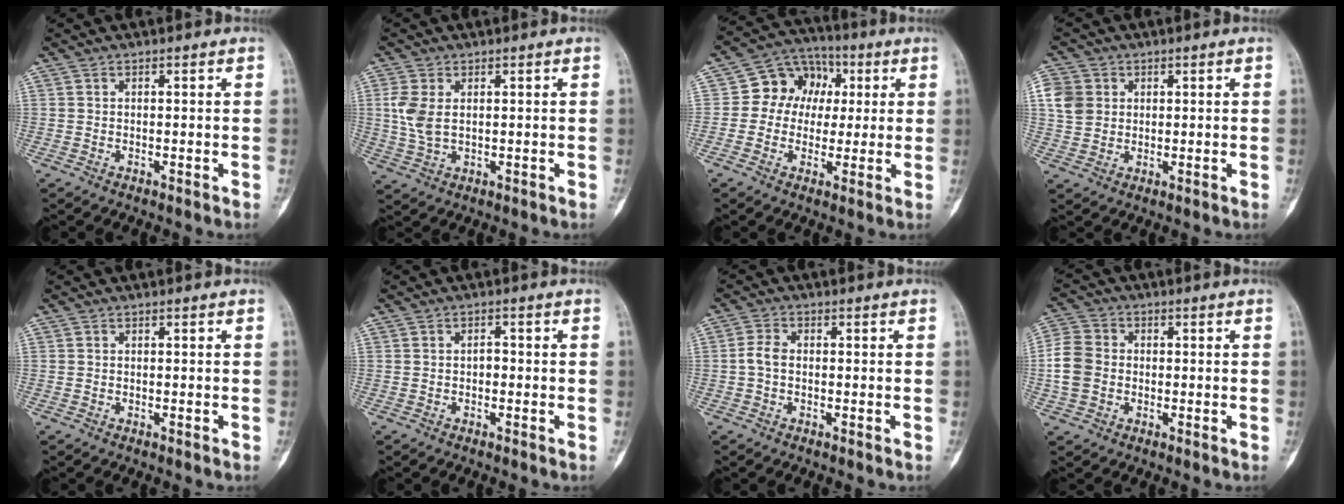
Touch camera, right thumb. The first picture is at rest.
{"total": 5.5, "force": [1.0, 3.3, 4.4], "torque": [-0.102, 0.000, 0.023]}
{"total": 10.8, "force": [1.4, 9.2, 5.6], "torque": [-0.046, 0.019, 0.010]}
{"total": 6.3, "force": [1.6, 5.5, 2.7], "torque": [-0.037, 0.002, 0.029]}
{"total": 0.0}
{"total": 1.3, "force": [-0.3, 0.9, 0.9], "torque": [-0.005, 0.005, -0.008]}
{"total": 3.0, "force": [-0.4, 2.0, 2.2], "torque": [-0.044, 0.007, -0.015]}
{"total": 7.4, "force": [-0.8, 6.1, 4.1], "torque": [-0.082, 0.017, -0.025]}